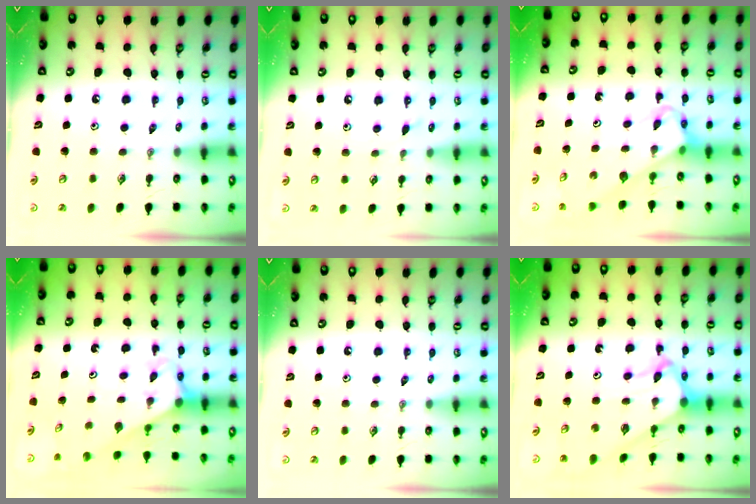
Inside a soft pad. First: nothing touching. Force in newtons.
{"total": 4.8, "press": 4.7, "slide": 0.6}
{"total": 3.8, "press": 3.8, "slide": 0.1}
{"total": 2.6, "press": 2.6, "slide": 0.1}
{"total": 0.0}
{"total": 5.4, "press": 5.3, "slide": 0.5}